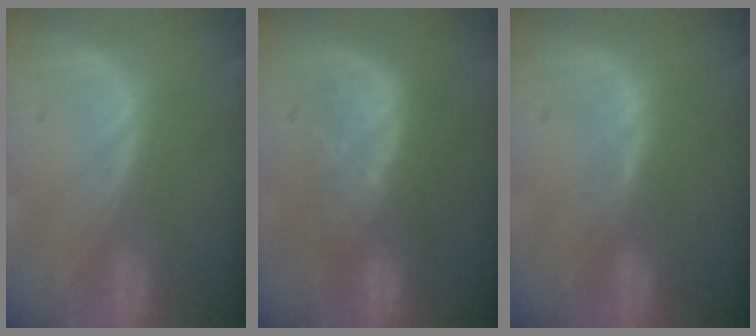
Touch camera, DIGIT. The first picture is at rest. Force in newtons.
{"total": 8.3, "press": 7.8, "slide": 2.9}
{"total": 2.4, "press": 1.8, "slide": 1.5}